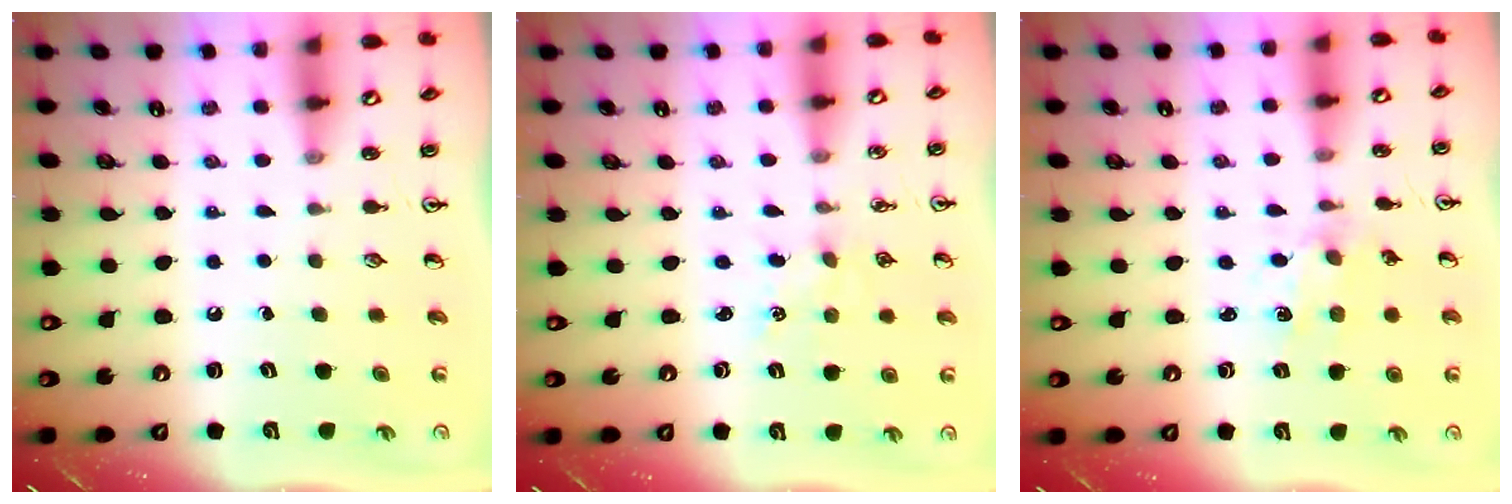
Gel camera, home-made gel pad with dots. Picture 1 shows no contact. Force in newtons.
{"total": 1.7, "press": 1.6, "slide": 0.2}
{"total": 1.7, "press": 1.7, "slide": 0.3}